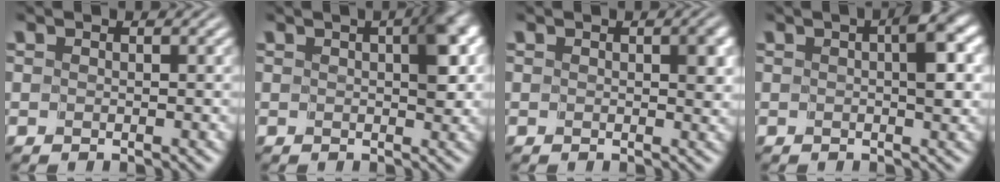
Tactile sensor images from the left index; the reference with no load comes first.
{"total": 3.8, "force": [0.7, 1.6, 3.3], "torque": [-0.040, 0.007, 0.007]}
{"total": 2.1, "force": [0.3, 1.1, 1.7], "torque": [-0.015, 0.000, 0.003]}
{"total": 3.4, "force": [0.5, 1.1, 3.2], "torque": [-0.043, 0.009, 0.004]}